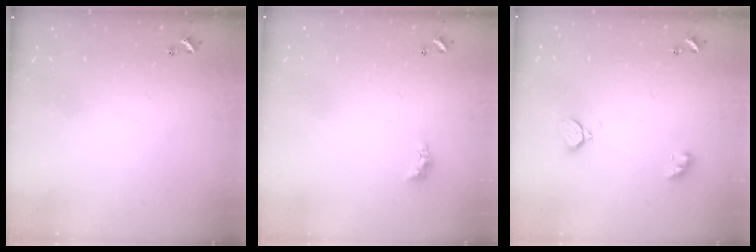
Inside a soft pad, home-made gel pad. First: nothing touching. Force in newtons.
{"total": 1.3, "press": 1.2, "slide": 0.5}
{"total": 2.0, "press": 1.9, "slide": 0.5}